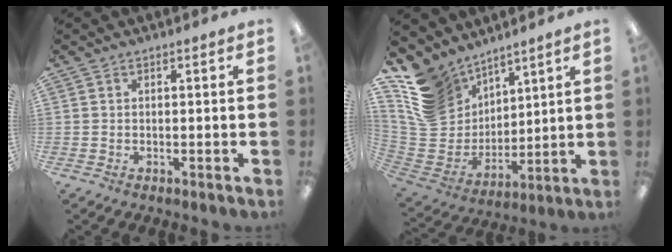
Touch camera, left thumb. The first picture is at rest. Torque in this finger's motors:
{"motor_torque": [0.85, -0.43, 1.41, -1.36, 0.23]}